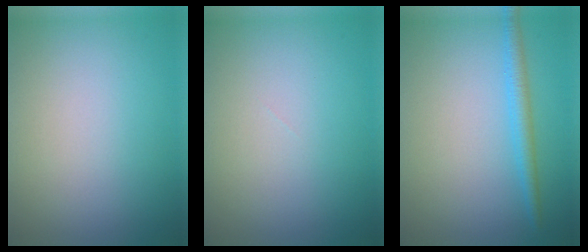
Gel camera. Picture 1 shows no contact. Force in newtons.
{"total": 0.0}
{"total": 2.0, "press": 2.0, "slide": 0.2}